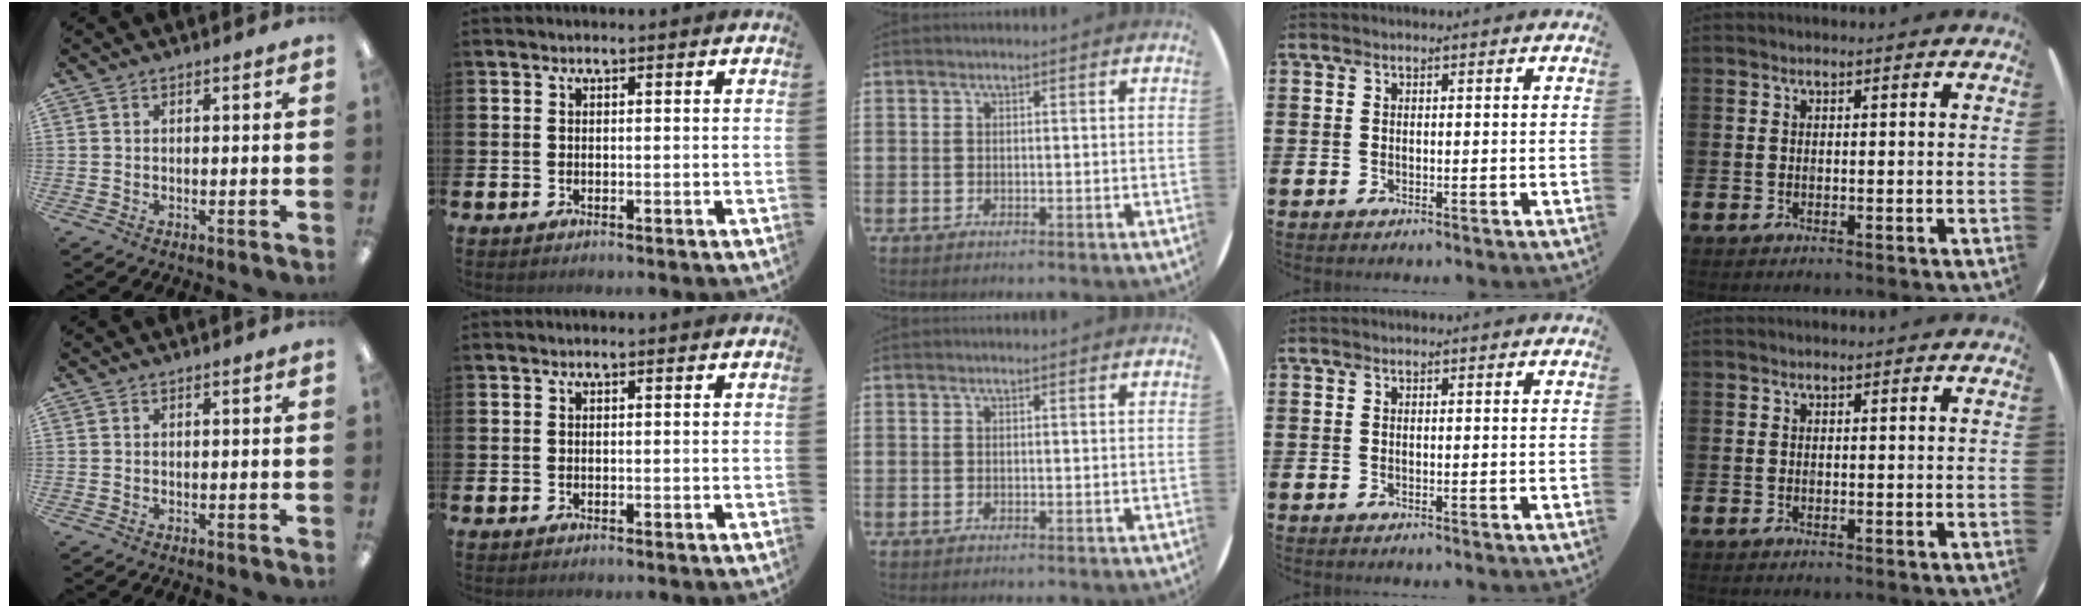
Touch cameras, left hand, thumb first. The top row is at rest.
{}